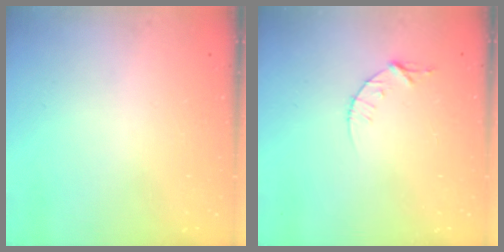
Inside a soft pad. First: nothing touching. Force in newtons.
{"total": 4.3, "press": 4.3, "slide": 0.5}